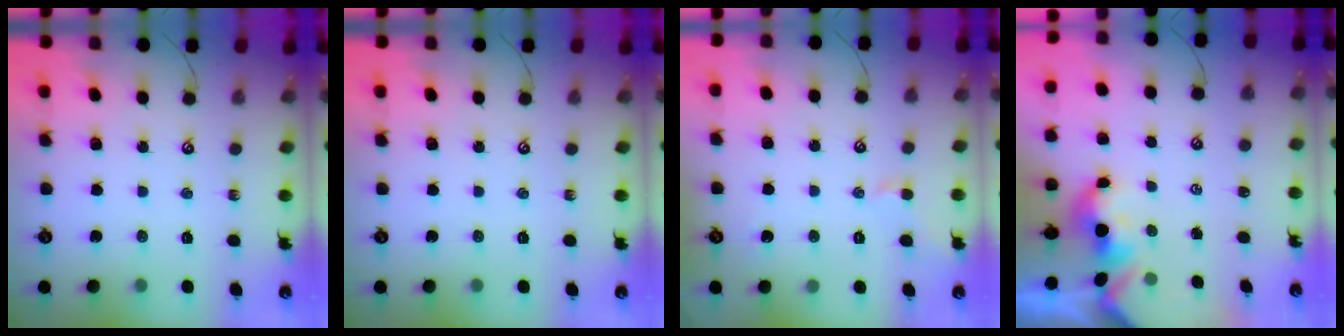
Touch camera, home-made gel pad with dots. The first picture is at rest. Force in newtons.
{"total": 0.0}
{"total": 0.9, "press": 0.7, "slide": 0.6}
{"total": 1.7, "press": 1.7, "slide": 0.2}